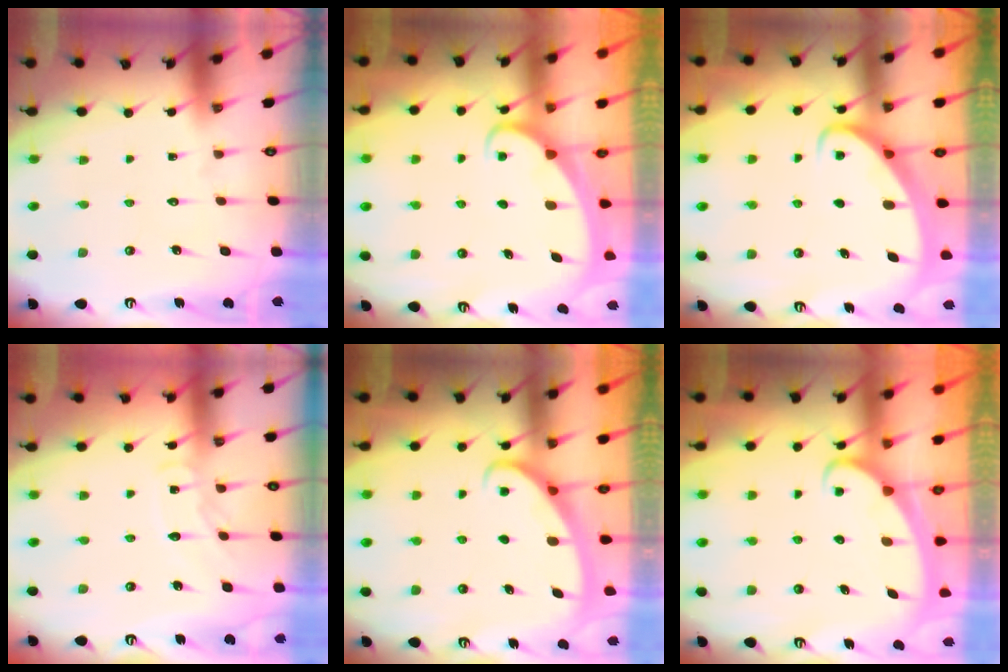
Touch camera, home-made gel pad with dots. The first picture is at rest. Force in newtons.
{"total": 2.0, "press": 2.0, "slide": 0.2}
{"total": 2.6, "press": 2.5, "slide": 0.3}
{"total": 7.6, "press": 7.6, "slide": 0.8}
{"total": 2.8, "press": 2.8, "slide": 0.4}
{"total": 2.3, "press": 2.3, "slide": 0.2}